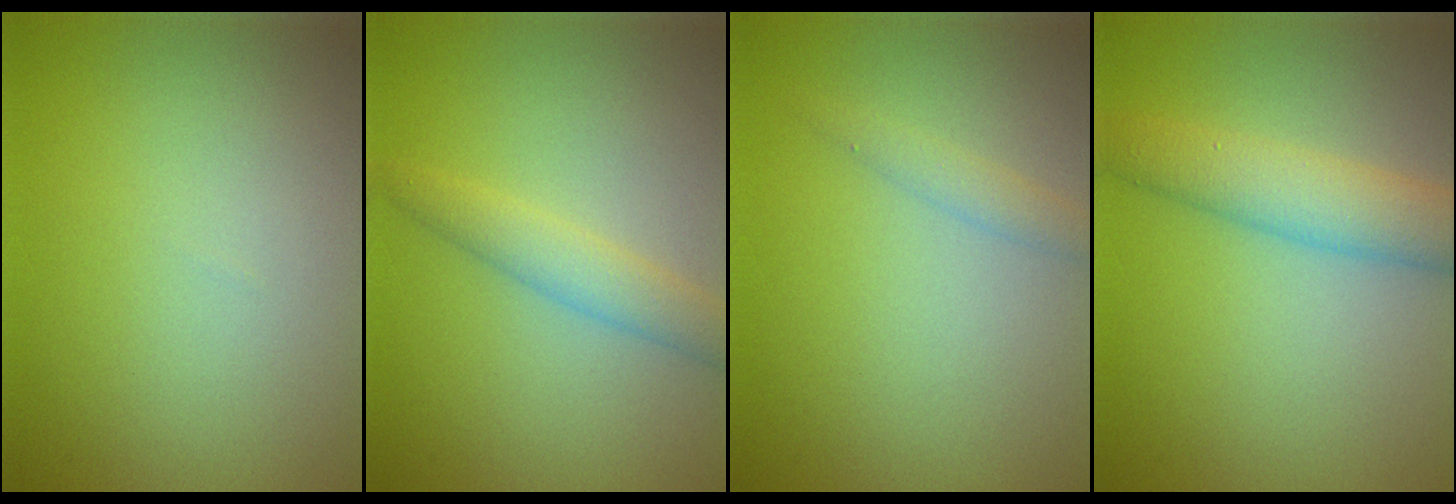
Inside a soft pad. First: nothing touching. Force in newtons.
{"total": 2.6, "press": 2.6, "slide": 0.1}
{"total": 1.4, "press": 1.4, "slide": 0.0}
{"total": 4.7, "press": 4.7, "slide": 0.1}